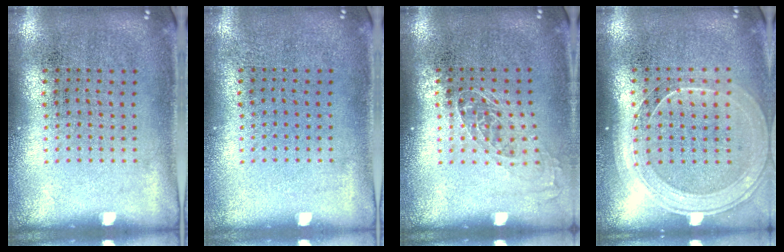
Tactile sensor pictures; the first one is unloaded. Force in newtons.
{"total": 0.0}
{"total": 1.0, "press": 0.9, "slide": 0.4}
{"total": 1.8, "press": 1.6, "slide": 0.8}